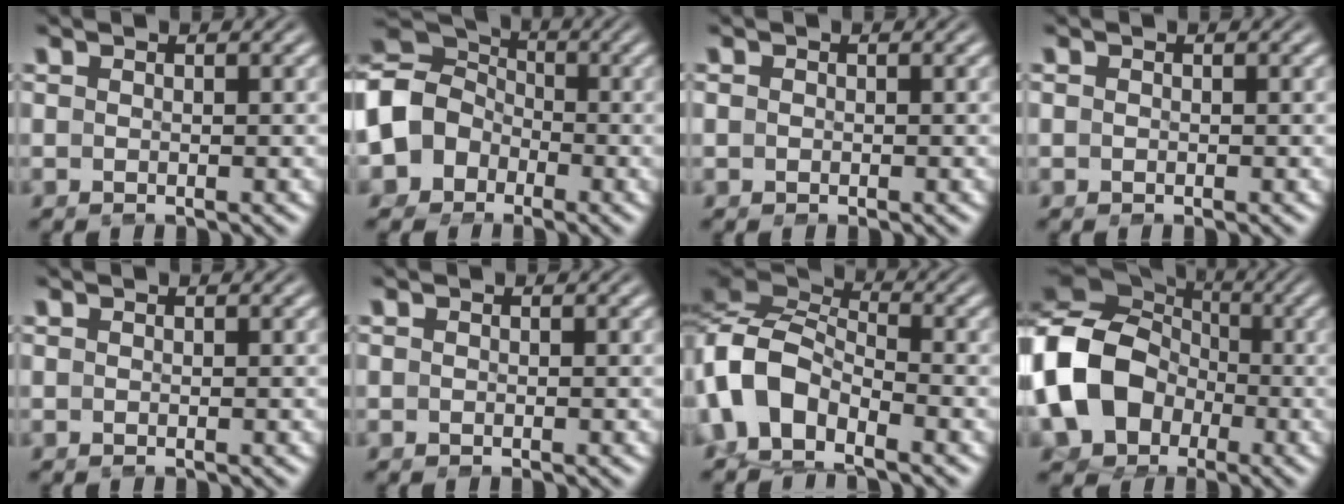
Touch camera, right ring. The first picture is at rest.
{"total": 12.3, "force": [-0.9, 11.0, 5.3], "torque": [-0.142, -0.032, -0.021]}
{"total": 1.3, "force": [-0.2, 1.2, 0.5], "torque": [-0.019, -0.007, -0.003]}
{"total": 0.9, "force": [-0.3, 0.8, 0.4], "torque": [-0.016, -0.008, -0.002]}
{"total": 0.0}
{"total": 0.7, "force": [-0.3, 0.5, 0.3], "torque": [-0.010, -0.007, -0.002]}
{"total": 9.7, "force": [-1.4, 8.3, 4.8], "torque": [-0.143, -0.022, -0.033]}
{"total": 14.1, "force": [-1.4, 12.0, 7.2], "torque": [-0.185, -0.036, -0.019]}